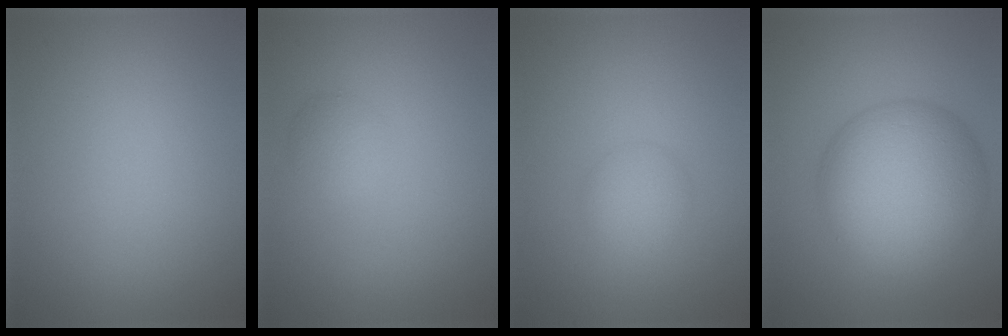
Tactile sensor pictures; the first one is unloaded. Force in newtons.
{"total": 1.6, "press": 1.6, "slide": 0.1}
{"total": 2.2, "press": 2.2, "slide": 0.1}
{"total": 11.3, "press": 11.2, "slide": 0.4}